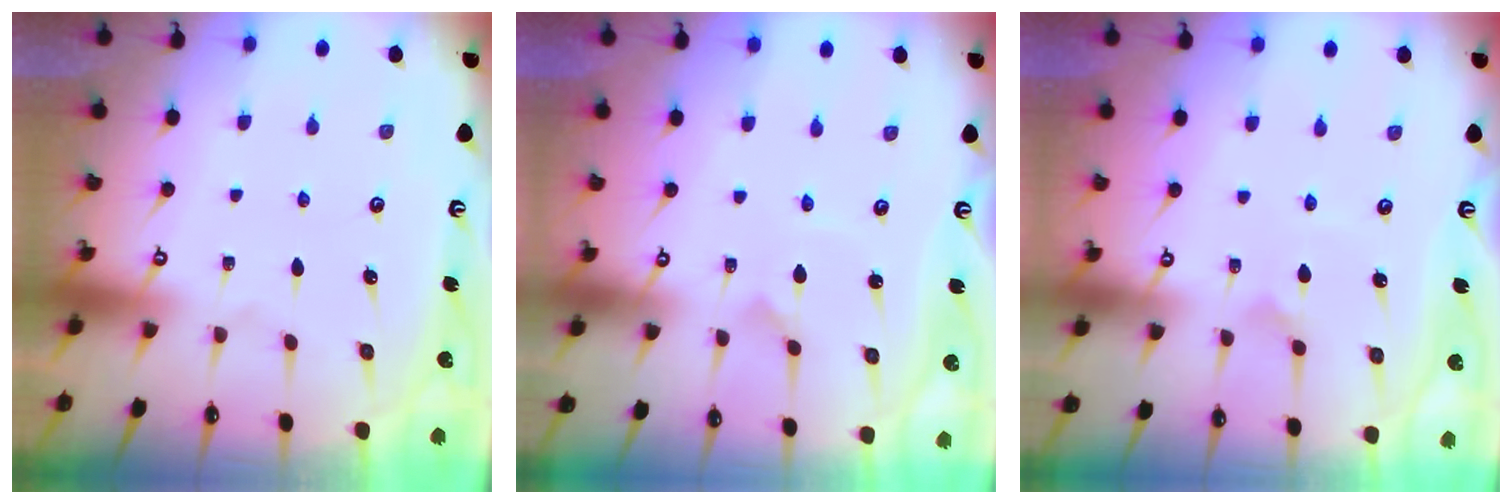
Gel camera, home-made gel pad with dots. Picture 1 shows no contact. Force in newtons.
{"total": 0.8, "press": 0.8, "slide": 0.0}
{"total": 2.6, "press": 2.6, "slide": 0.3}